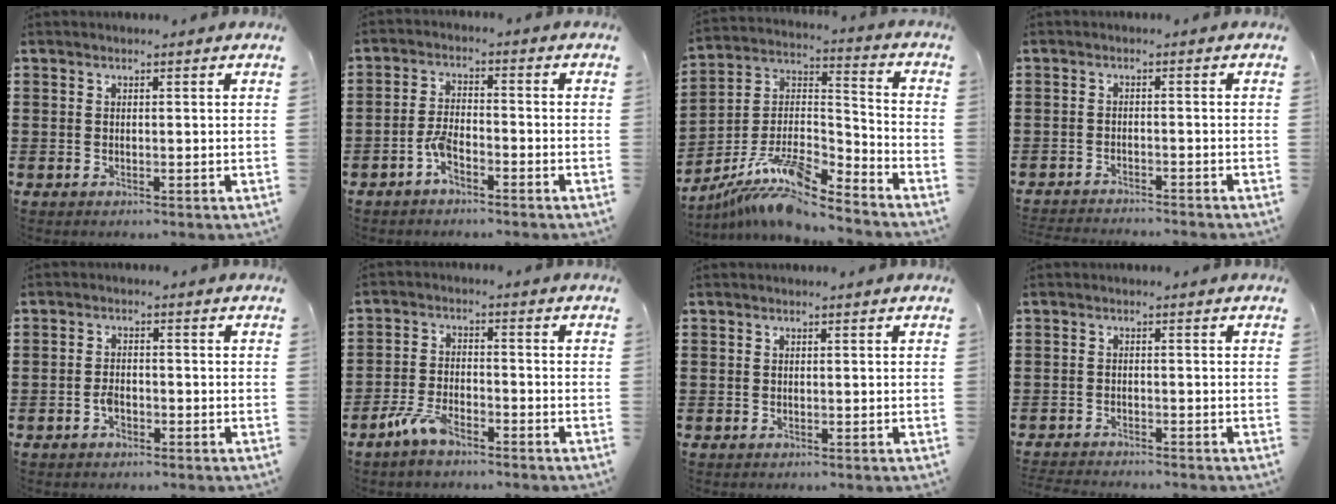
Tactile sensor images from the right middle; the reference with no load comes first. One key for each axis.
{"total": 3.7, "fx": -2.4, "fy": 1.3, "fz": 2.5, "tx": -0.066, "ty": -0.003, "tz": -0.050}
{"total": 11.4, "fx": -9.6, "fy": 1.7, "fz": 6.0, "tx": -0.128, "ty": 0.009, "tz": -0.193}
{"total": 2.1, "fx": -2.1, "fy": -0.2, "fz": 0.0, "tx": -0.004, "ty": -0.002, "tz": -0.045}
{"total": 2.1, "fx": -1.2, "fy": 1.0, "fz": 1.4, "tx": -0.029, "ty": 0.000, "tz": -0.023}
{"total": 4.9, "fx": -3.8, "fy": 1.6, "fz": 2.7, "tx": -0.073, "ty": 0.002, "tz": -0.079}
{"total": 0.0}
{"total": 2.0, "fx": -2.0, "fy": 0.0, "fz": 0.0, "tx": -0.006, "ty": -0.002, "tz": -0.042}